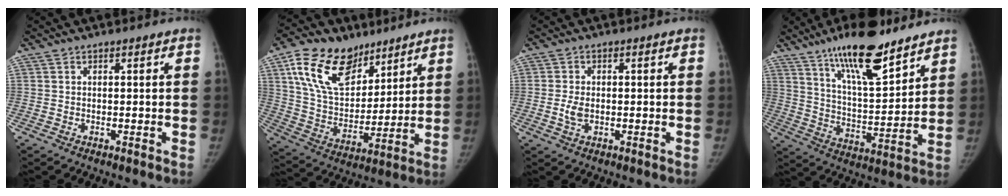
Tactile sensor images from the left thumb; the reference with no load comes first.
{"total": 19.3, "force": [11.0, 11.7, 10.7], "torque": [-0.159, -0.034, 0.207]}
{"total": 3.1, "force": [-0.4, 2.0, 2.3], "torque": [-0.050, 0.001, -0.008]}
{"total": 18.0, "force": [12.9, 4.9, 11.5], "torque": [-0.165, -0.072, 0.224]}